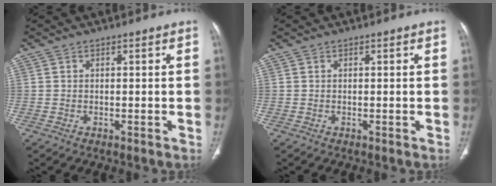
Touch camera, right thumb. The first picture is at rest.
{"total": 0.0}